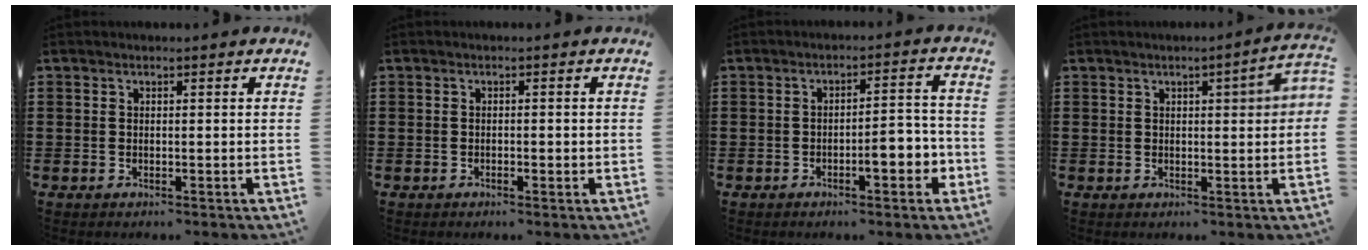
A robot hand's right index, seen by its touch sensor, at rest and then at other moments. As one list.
[{"total": 0.5, "force": [-0.3, 0.1, 0.4], "torque": [-0.008, -0.003, -0.006]}, {"total": 5.1, "force": [-2.1, 1.7, 4.4], "torque": [-0.047, -0.005, -0.042]}, {"total": 2.6, "force": [0.5, 0.2, 2.5], "torque": [-0.046, 0.000, 0.007]}]